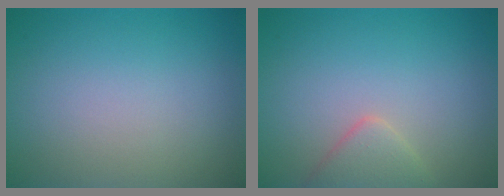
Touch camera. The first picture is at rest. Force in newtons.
{"total": 2.2, "press": 2.2, "slide": 0.2}